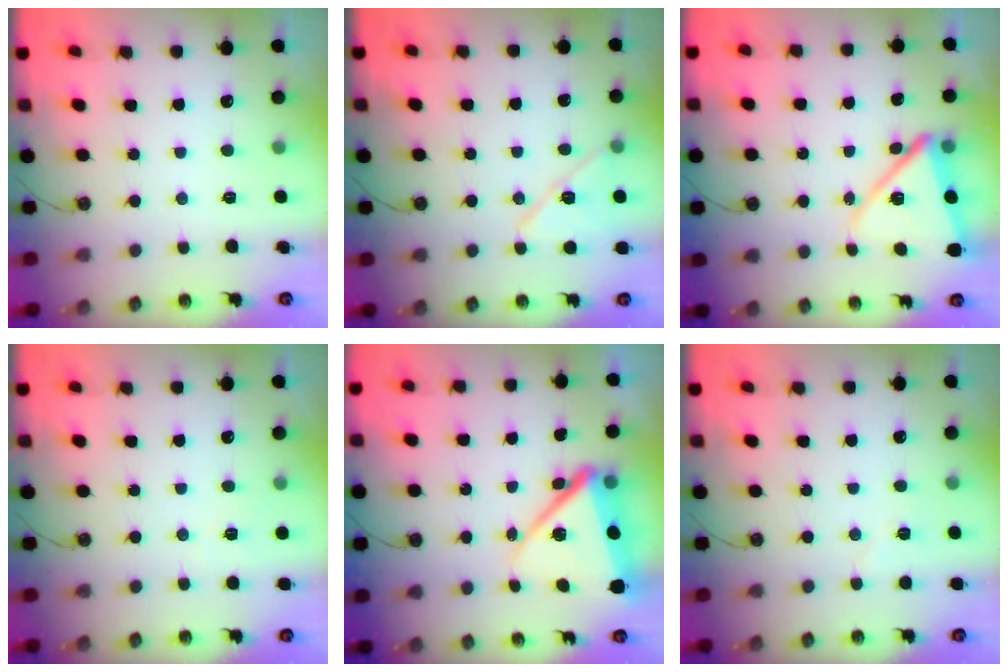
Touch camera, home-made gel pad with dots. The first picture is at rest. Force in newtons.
{"total": 11.5, "press": 11.2, "slide": 2.5}
{"total": 13.2, "press": 13.2, "slide": 1.0}
{"total": 3.5, "press": 3.5, "slide": 0.7}
{"total": 14.2, "press": 14.1, "slide": 1.3}
{"total": 4.9, "press": 4.6, "slide": 1.7}